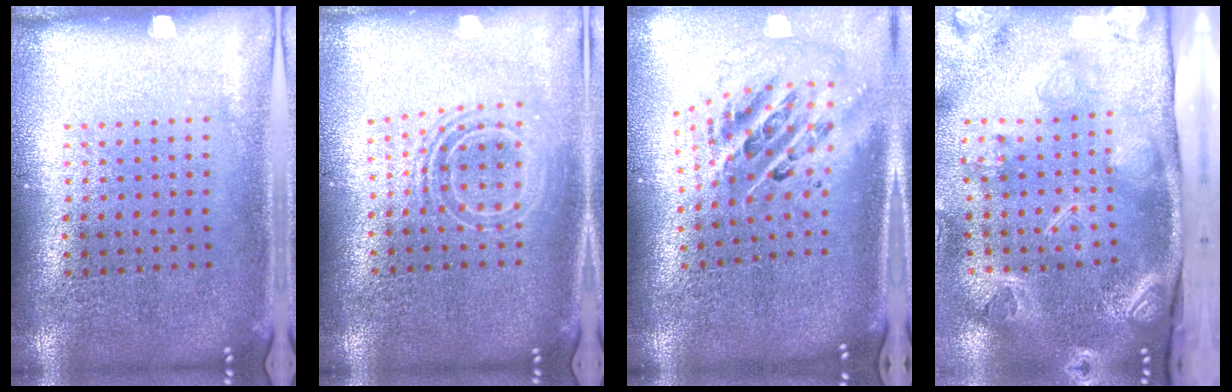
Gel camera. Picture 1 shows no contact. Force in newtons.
{"total": 1.7, "press": 1.3, "slide": 1.1}
{"total": 2.8, "press": 1.9, "slide": 2.0}
{"total": 4.6, "press": 3.2, "slide": 3.3}